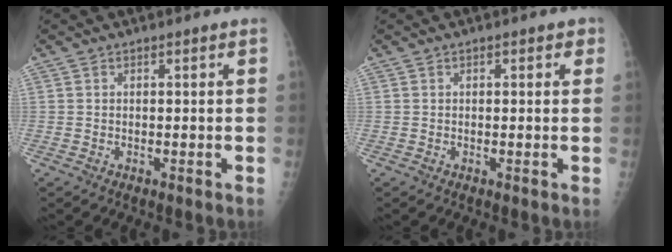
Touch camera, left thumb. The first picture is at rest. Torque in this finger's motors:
{"motor_torque": [-0.26, -0.06, -0.15, -0.16, 0.03]}